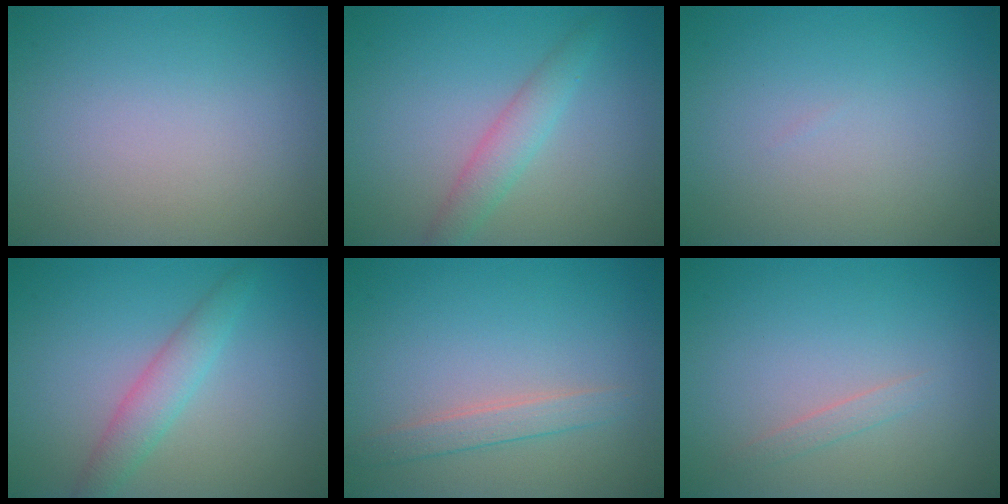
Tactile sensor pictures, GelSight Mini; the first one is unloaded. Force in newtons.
{"total": 2.9, "press": 2.9, "slide": 0.1}
{"total": 0.0}
{"total": 2.9, "press": 2.8, "slide": 0.1}
{"total": 1.8, "press": 1.8, "slide": 0.1}
{"total": 0.8, "press": 0.8, "slide": 0.1}